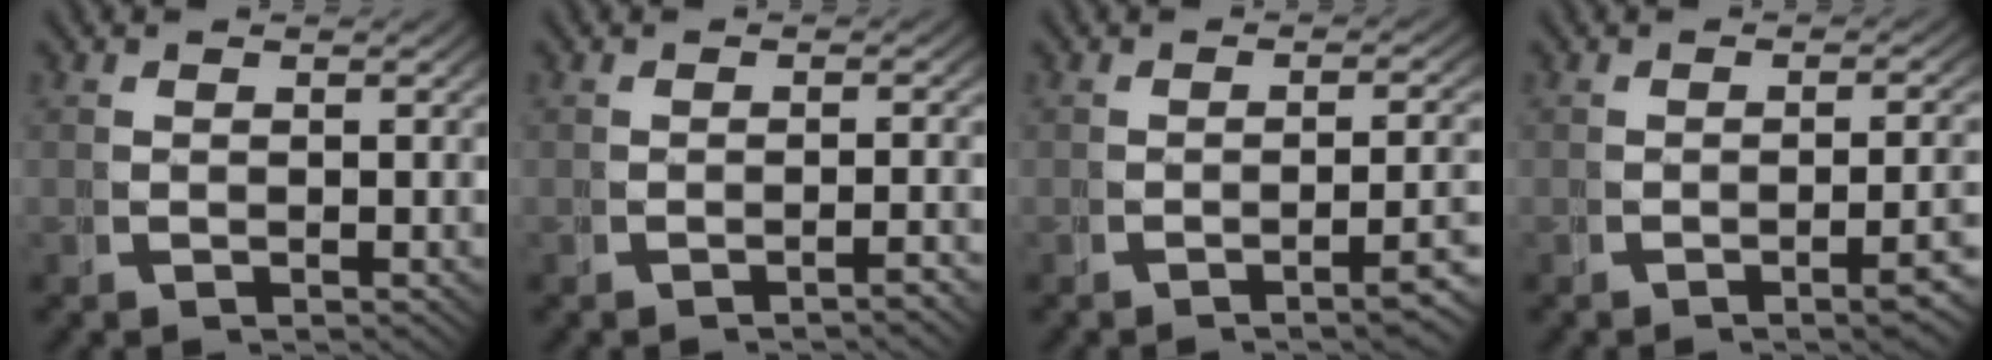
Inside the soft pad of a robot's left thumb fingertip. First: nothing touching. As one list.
[{"total": 1.2, "force": [-0.9, -0.3, 0.7], "torque": [-0.012, 0.005, -0.015]}, {"total": 3.3, "force": [-1.7, 0.3, 2.8], "torque": [-0.032, 0.007, -0.028]}, {"total": 2.9, "force": [-1.3, 0.2, 2.6], "torque": [-0.030, 0.009, -0.023]}]